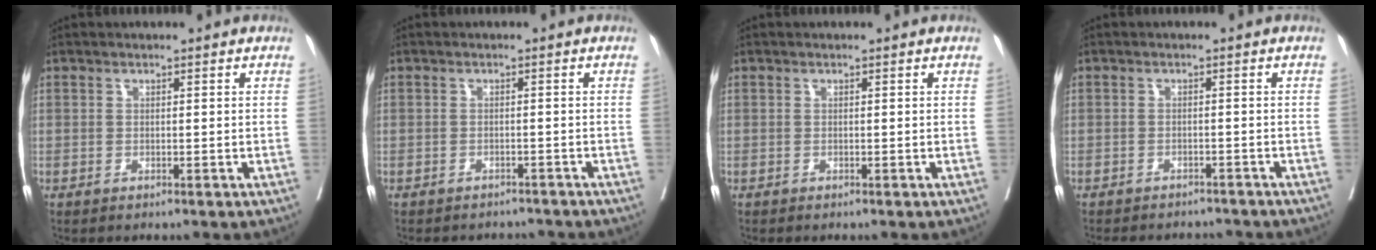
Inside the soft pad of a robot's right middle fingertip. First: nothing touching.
{"total": 5.2, "force": [-4.8, 1.8, 0.3], "torque": [0.003, 0.000, -0.058]}
{"total": 0.0}
{"total": 8.1, "force": [-7.5, 2.4, 1.6], "torque": [-0.021, 0.005, -0.092]}